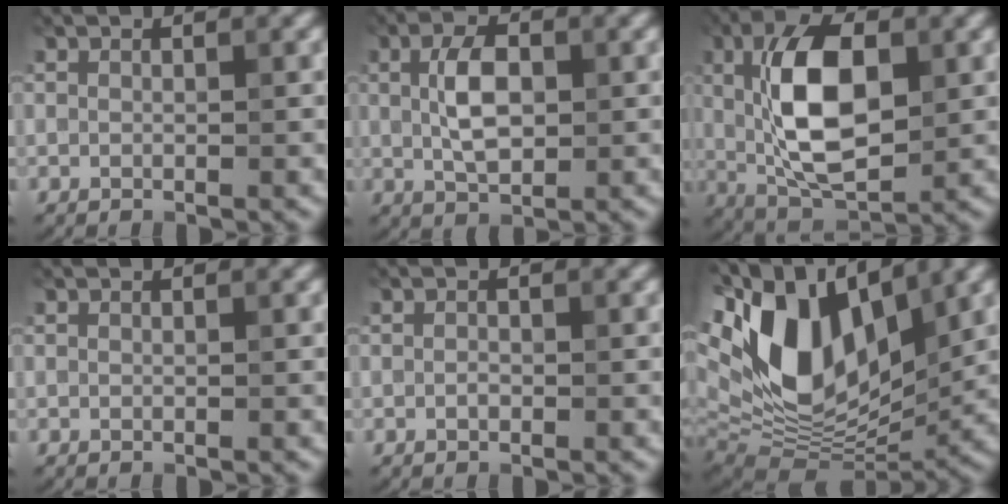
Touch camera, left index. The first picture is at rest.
{"total": 4.4, "force": [0.5, 2.4, 3.6], "torque": [-0.075, 0.004, 0.009]}
{"total": 9.9, "force": [1.1, 4.8, 8.6], "torque": [-0.159, 0.006, 0.016]}
{"total": 0.0}
{"total": 0.6, "force": [-0.2, 0.4, 0.4], "torque": [-0.008, 0.001, -0.004]}
{"total": 14.9, "force": [3.8, 8.3, 11.8], "torque": [-0.243, 0.009, 0.063]}